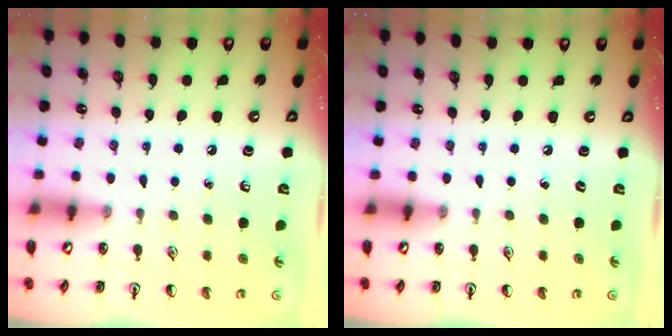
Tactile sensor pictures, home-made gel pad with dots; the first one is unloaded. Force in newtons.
{"total": 0.0}